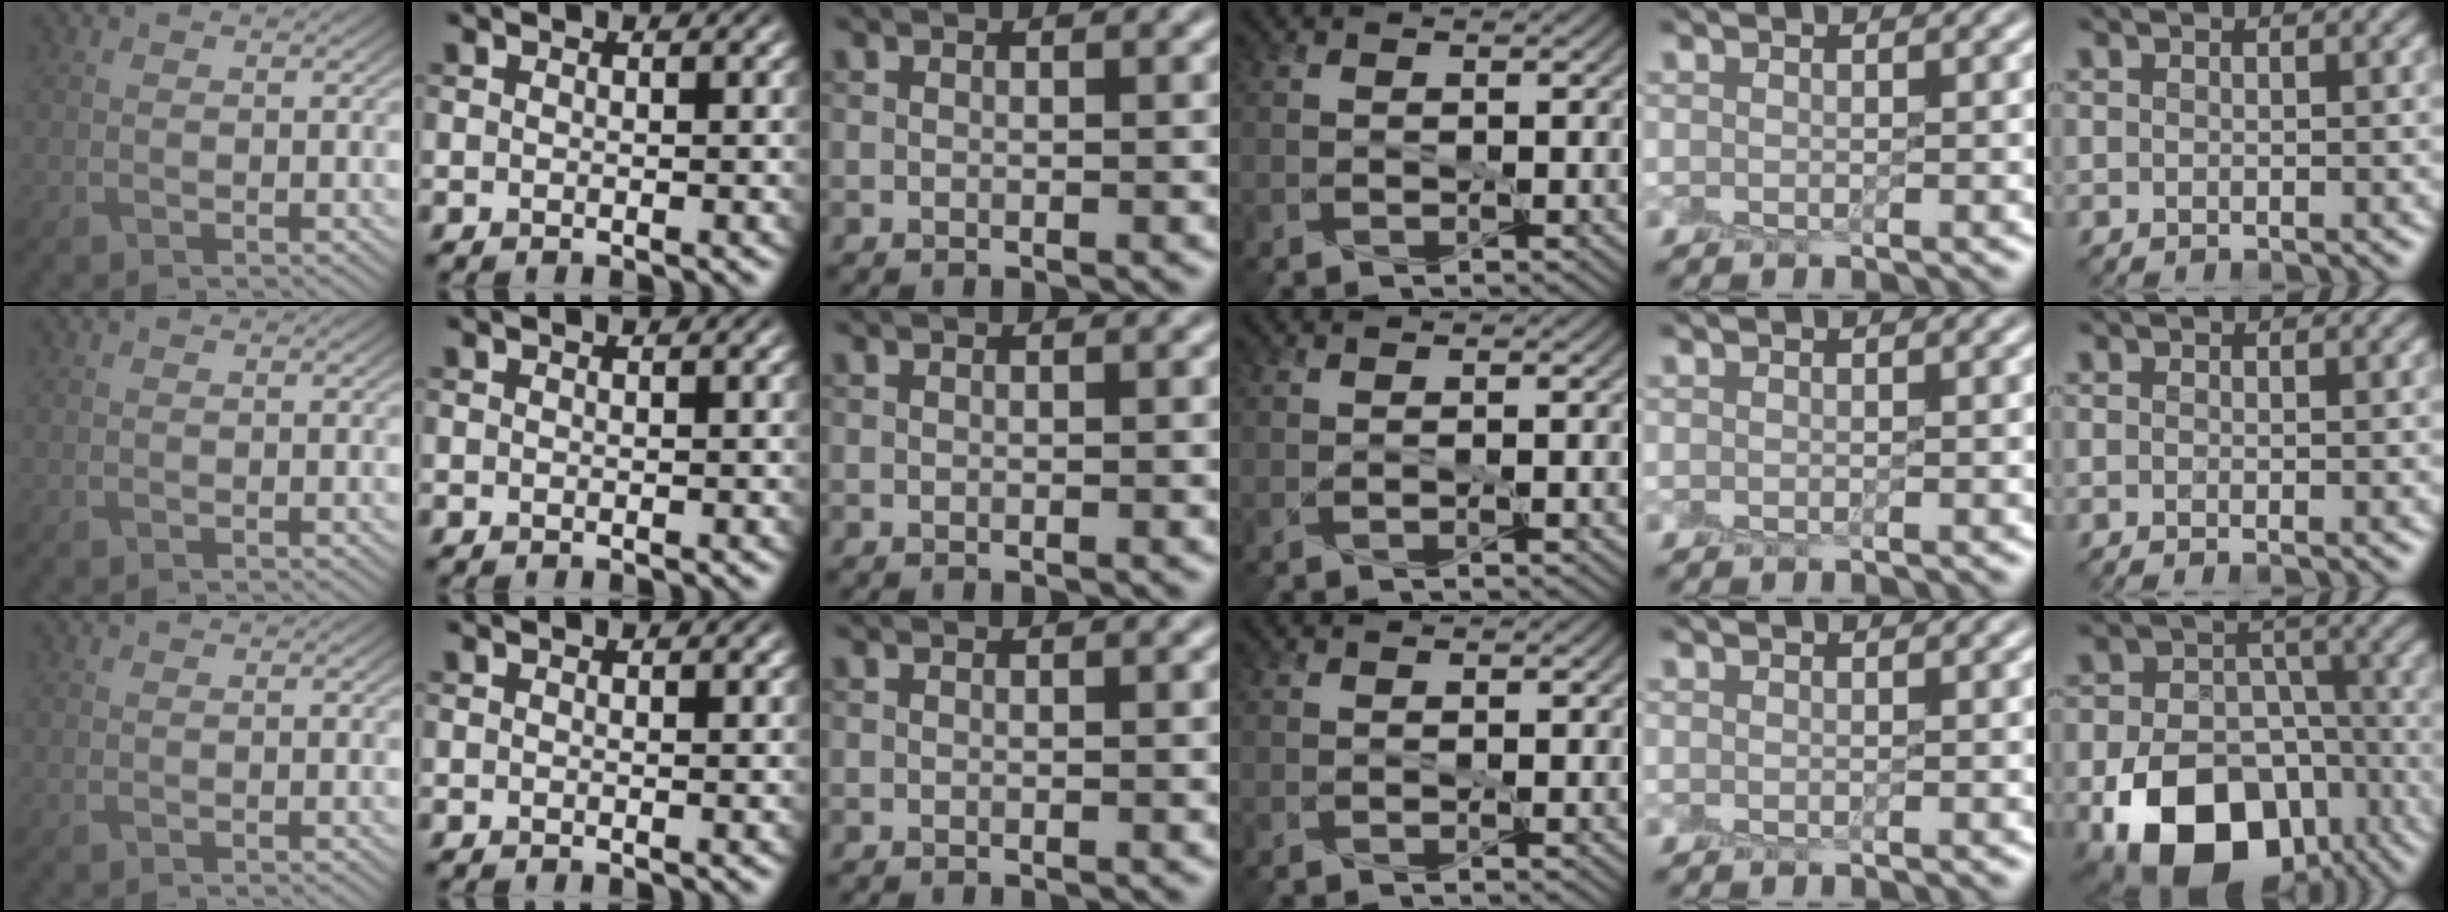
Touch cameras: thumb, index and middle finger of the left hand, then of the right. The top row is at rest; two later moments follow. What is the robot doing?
{"motion": "peel", "object": "lint roller sheet"}